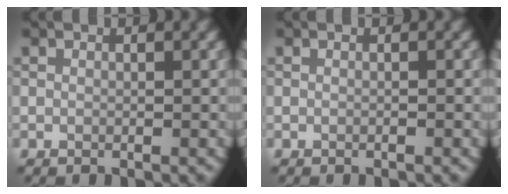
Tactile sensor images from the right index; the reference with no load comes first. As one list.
[{"total": 0.0}]